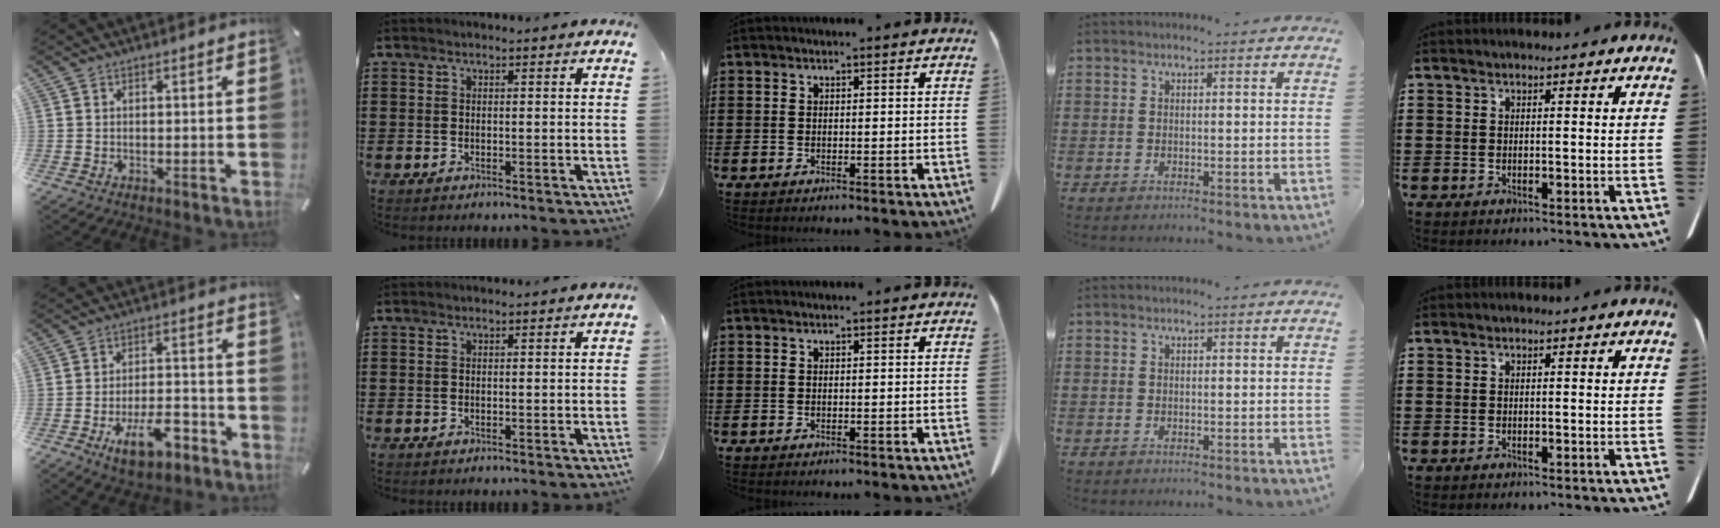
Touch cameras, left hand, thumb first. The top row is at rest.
{"thumb": {"total": 12.0, "force": [-6.2, 5.7, 8.5], "torque": [-0.134, 0.030, -0.104]}}